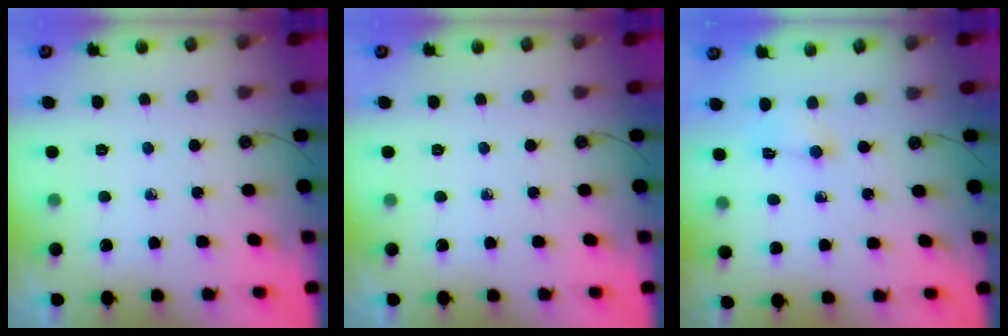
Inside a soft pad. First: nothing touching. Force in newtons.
{"total": 0.0}
{"total": 1.6, "press": 1.4, "slide": 0.7}